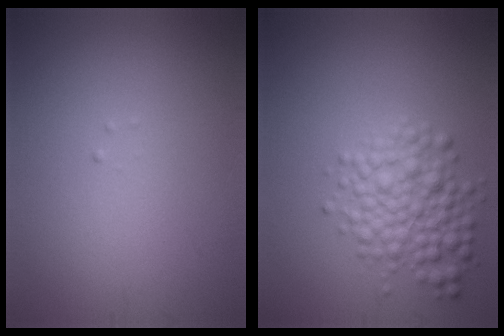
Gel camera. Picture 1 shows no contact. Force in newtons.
{"total": 4.5, "press": 4.5, "slide": 0.1}